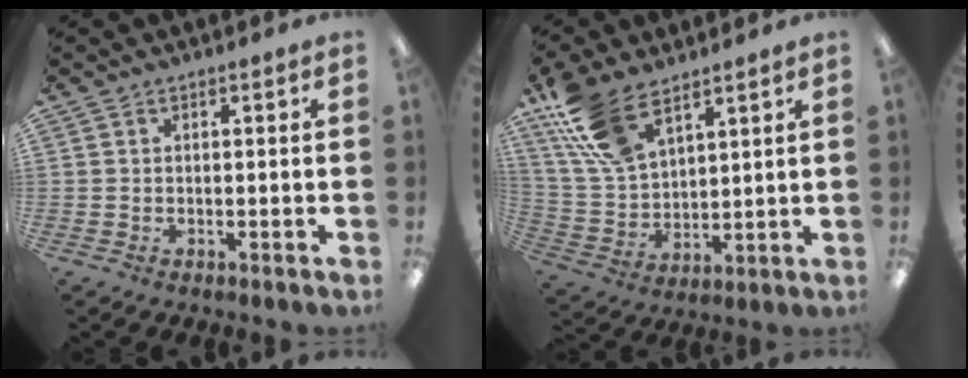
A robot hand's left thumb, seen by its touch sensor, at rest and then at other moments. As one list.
[{"total": 14.9, "force": [9.9, 7.2, 8.5], "torque": [-0.202, -0.028, 0.188]}]